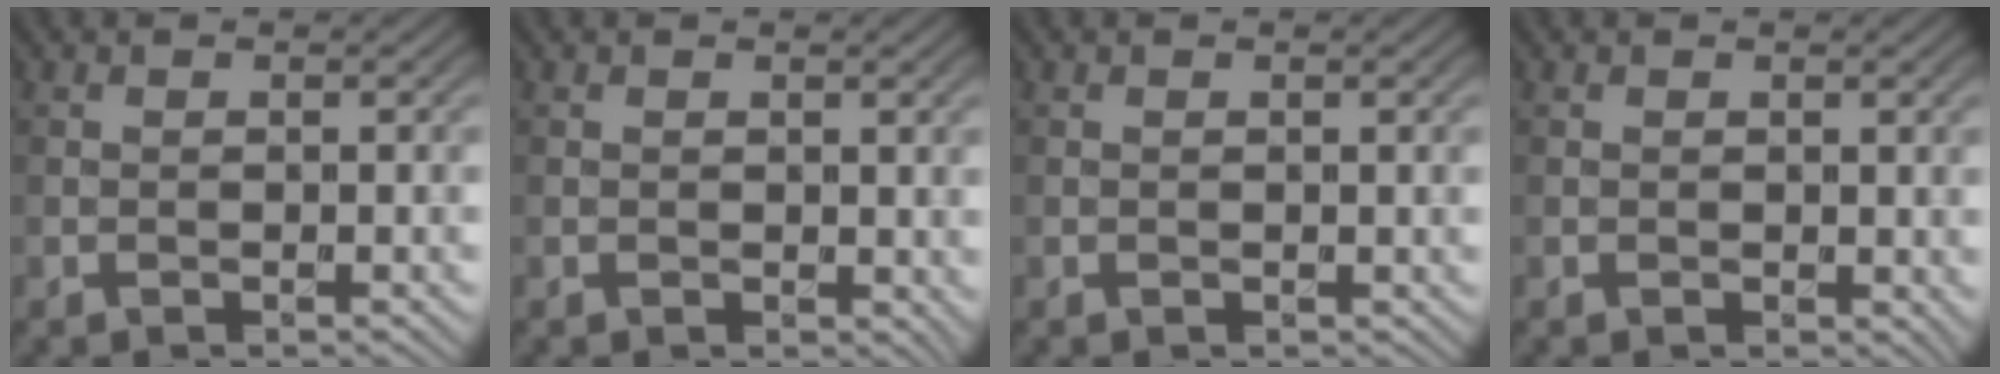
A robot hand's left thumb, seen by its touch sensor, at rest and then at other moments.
{"total": 1.1, "force": [0.3, 0.8, 0.8], "torque": [-0.009, -0.004, 0.007]}
{"total": 0.0}
{"total": 0.9, "force": [0.2, 0.7, 0.6], "torque": [-0.006, -0.004, 0.006]}